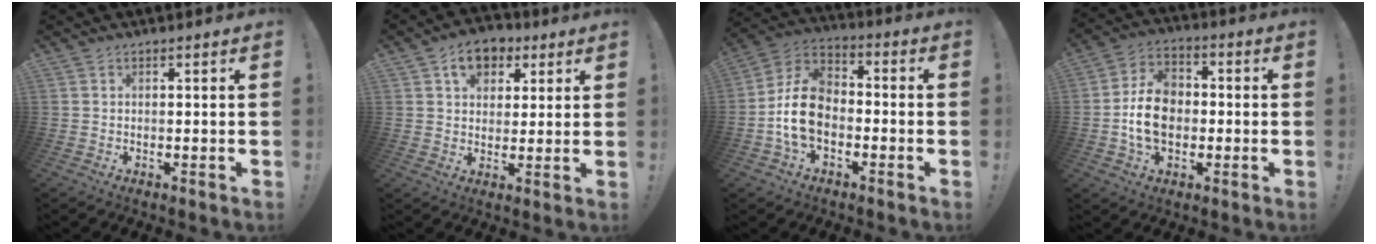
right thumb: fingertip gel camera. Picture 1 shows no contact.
{"total": 9.0, "force": [4.2, 6.7, 4.2], "torque": [-0.064, -0.007, 0.080]}
{"total": 13.3, "force": [-3.6, 9.3, 8.8], "torque": [-0.161, 0.038, -0.063]}
{"total": 13.5, "force": [-1.6, 10.3, 8.7], "torque": [-0.152, 0.018, -0.027]}